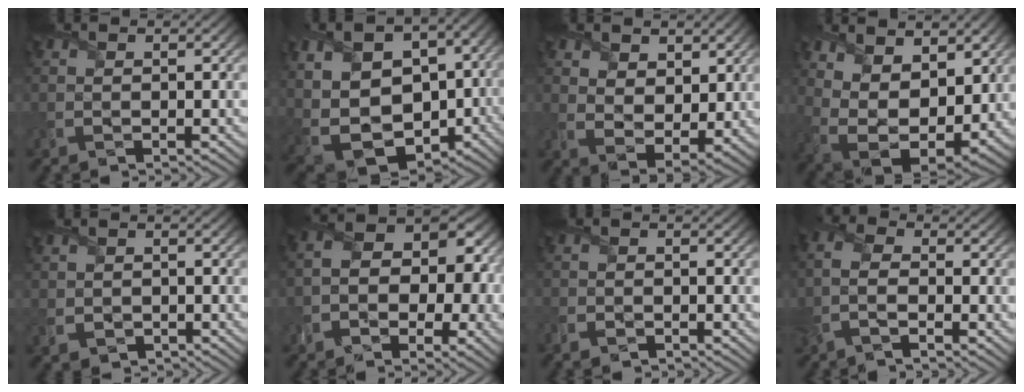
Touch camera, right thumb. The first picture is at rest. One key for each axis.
{"total": 16.6, "fx": -0.4, "fy": 11.8, "fz": 11.6, "tx": -0.221, "ty": -0.013, "tz": 0.031}
{"total": 6.1, "fx": 3.0, "fy": 3.8, "fz": 3.6, "tx": -0.096, "ty": -0.007, "tz": 0.050}
{"total": 12.9, "fx": 3.9, "fy": 7.6, "fz": 9.6, "tx": -0.201, "ty": 0.001, "tz": 0.072}
{"total": 1.4, "fx": -0.8, "fy": 1.1, "fz": 0.3, "tx": -0.013, "ty": -0.004, "tz": -0.016}
{"total": 9.3, "fx": -2.2, "fy": 6.5, "fz": 6.4, "tx": -0.067, "ty": 0.002, "tz": -0.047}
{"total": 2.5, "fx": -2.1, "fy": 1.1, "fz": 0.5, "tx": -0.013, "ty": -0.004, "tz": -0.045}
{"total": 4.2, "fx": -1.8, "fy": 1.8, "fz": 3.3, "tx": -0.089, "ty": 0.004, "tz": -0.047}